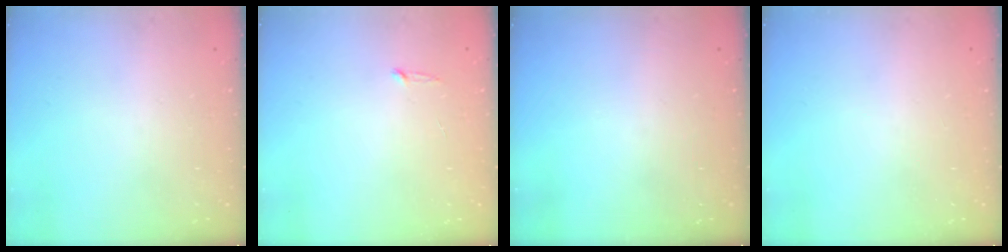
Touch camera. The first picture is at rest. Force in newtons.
{"total": 2.5, "press": 2.5, "slide": 0.2}
{"total": 0.0}
{"total": 0.0}